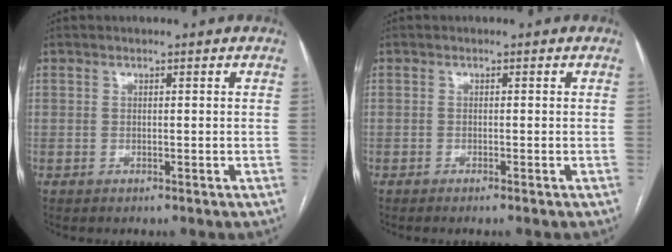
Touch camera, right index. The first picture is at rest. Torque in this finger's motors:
{"motor_torque": [0.05, 0.10, -0.02, 0.01]}